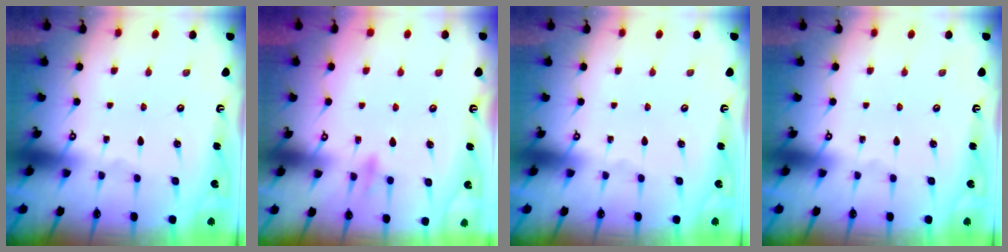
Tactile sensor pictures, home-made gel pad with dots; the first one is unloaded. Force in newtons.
{"total": 8.6, "press": 8.5, "slide": 1.6}
{"total": 0.0}
{"total": 0.0}